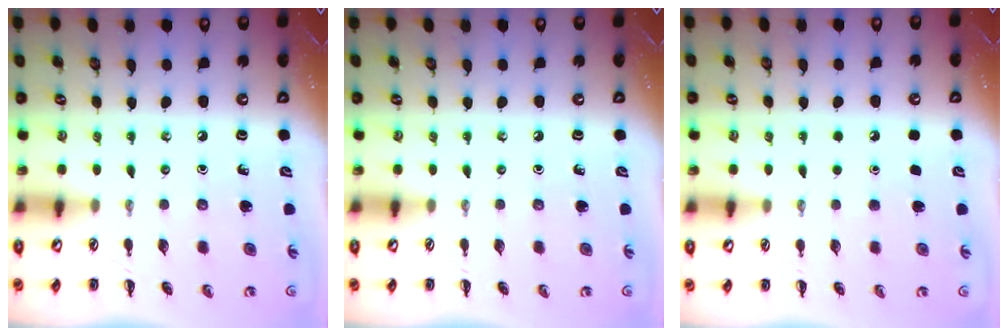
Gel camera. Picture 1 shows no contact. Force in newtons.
{"total": 0.0}
{"total": 1.6, "press": 1.6, "slide": 0.1}